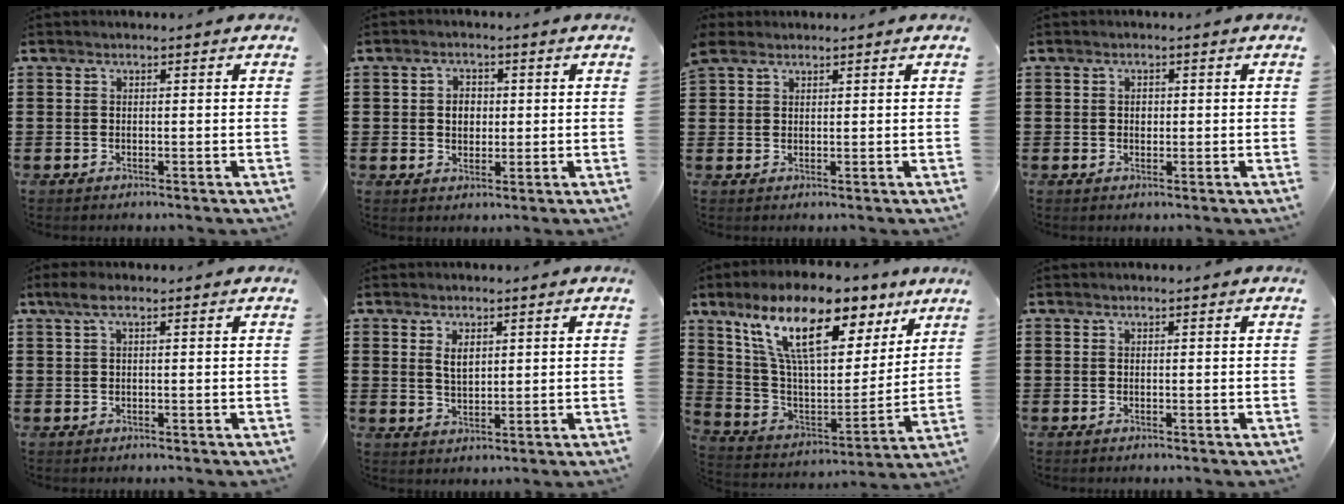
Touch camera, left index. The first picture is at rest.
{"total": 3.0, "force": [0.2, 2.4, 1.7], "torque": [-0.034, 0.006, -0.001]}
{"total": 2.2, "force": [1.8, 1.2, 0.6], "torque": [-0.018, 0.006, 0.035]}
{"total": 1.0, "force": [0.2, 0.8, 0.6], "torque": [-0.015, 0.004, 0.004]}
{"total": 2.3, "force": [0.5, 0.7, 2.1], "torque": [-0.048, 0.003, 0.004]}
{"total": 2.7, "force": [1.1, 1.4, 2.0], "torque": [-0.035, 0.002, 0.018]}
{"total": 16.6, "force": [10.3, 6.2, 11.5], "torque": [-0.240, -0.039, 0.175]}
{"total": 0.0}